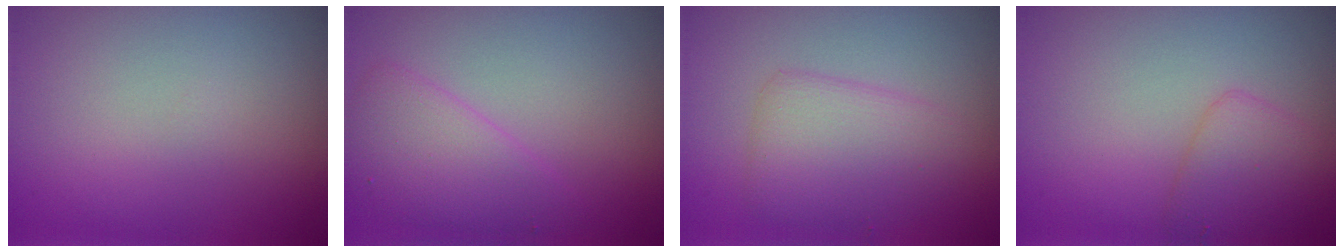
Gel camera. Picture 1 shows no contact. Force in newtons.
{"total": 3.4, "press": 3.4, "slide": 0.2}
{"total": 3.7, "press": 3.7, "slide": 0.1}
{"total": 2.4, "press": 2.4, "slide": 0.1}